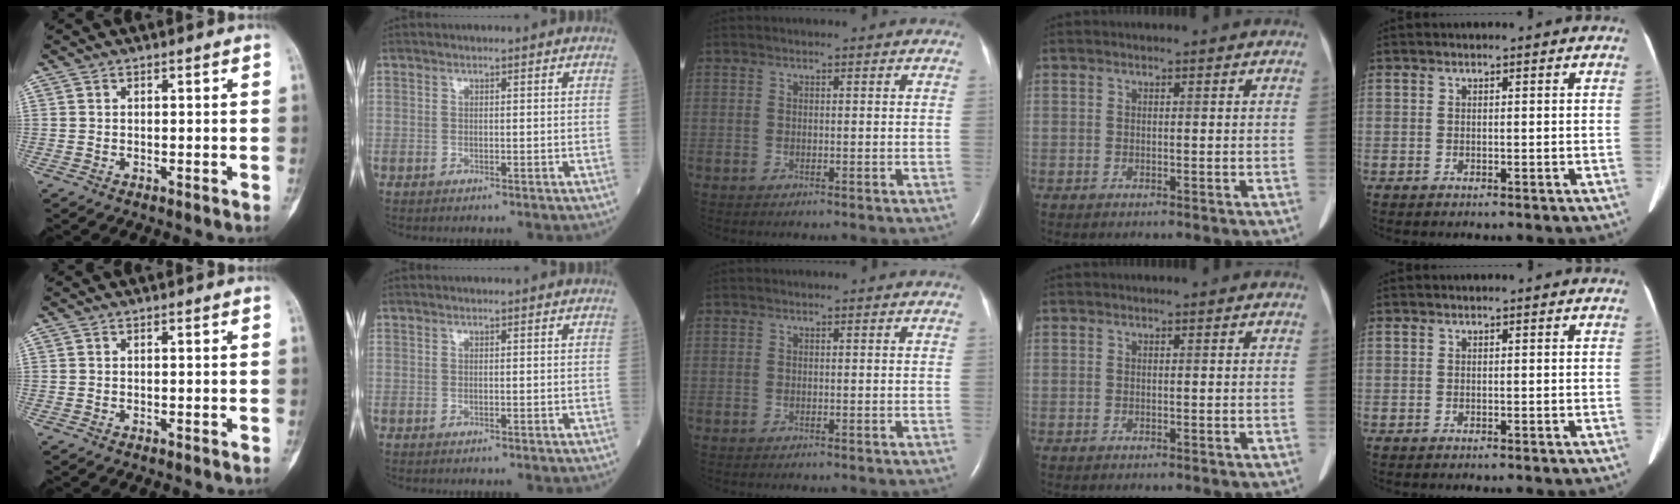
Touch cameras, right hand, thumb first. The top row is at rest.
{}